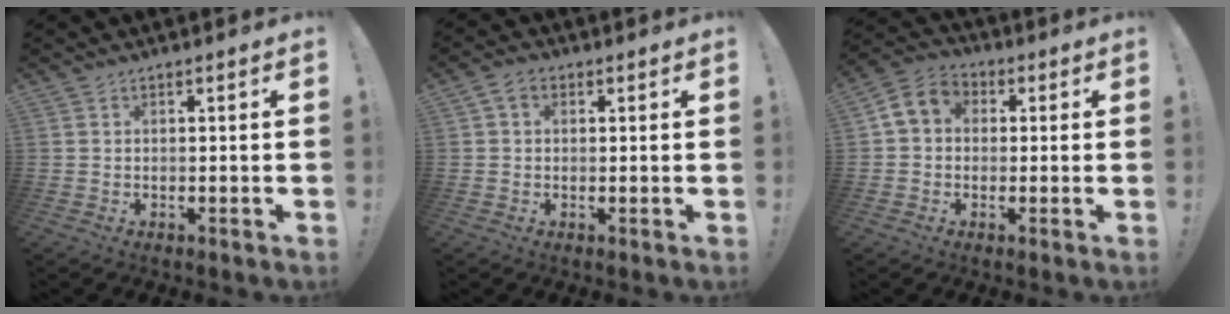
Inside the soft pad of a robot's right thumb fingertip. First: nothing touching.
{"total": 3.8, "force": [1.2, 2.7, 2.3], "torque": [-0.039, 0.002, 0.024]}
{"total": 7.1, "force": [0.8, 6.0, 3.7], "torque": [-0.065, 0.010, 0.020]}